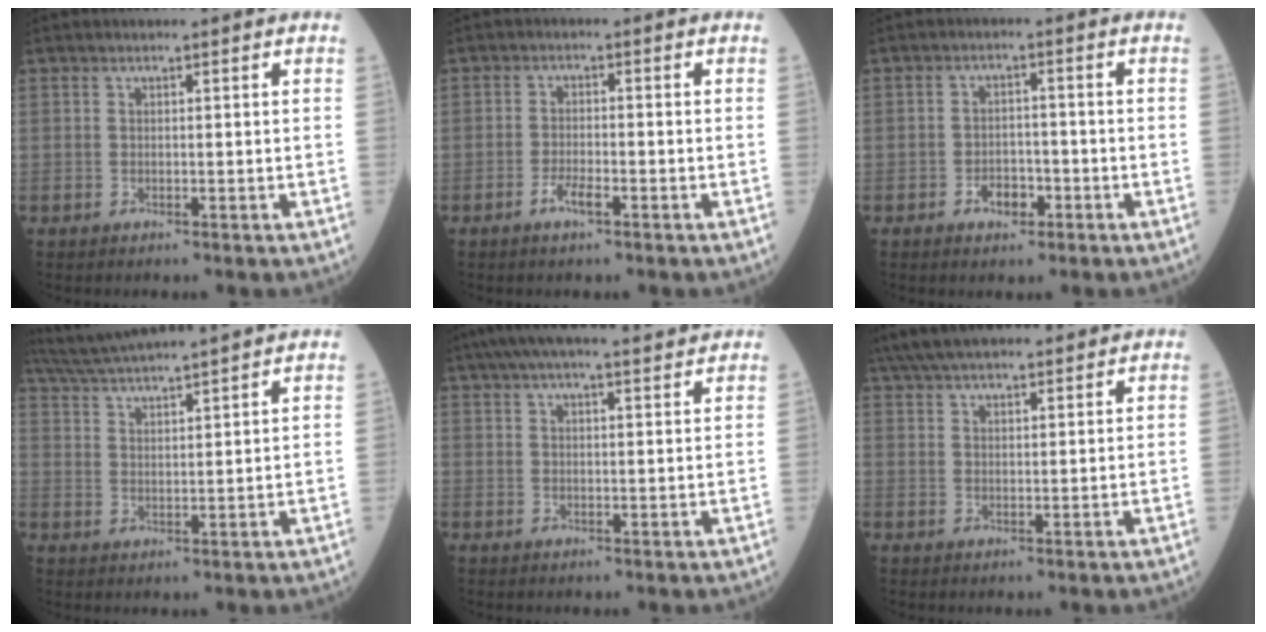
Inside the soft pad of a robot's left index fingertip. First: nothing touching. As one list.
[{"total": 2.7, "force": [-1.7, 0.6, 2.0], "torque": [-0.039, -0.002, -0.035]}, {"total": 3.4, "force": [-1.9, 2.1, 1.9], "torque": [-0.029, 0.003, -0.032]}, {"total": 15.6, "force": [14.2, -0.6, 6.3], "torque": [-0.124, 0.022, 0.218]}, {"total": 14.0, "force": [12.5, 1.0, 6.2], "torque": [-0.104, 0.030, 0.171]}, {"total": 16.3, "force": [14.4, 3.2, 7.0], "torque": [-0.128, 0.047, 0.225]}]